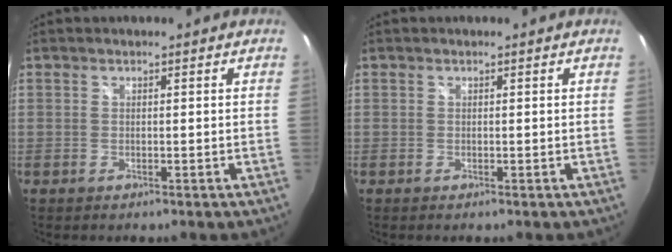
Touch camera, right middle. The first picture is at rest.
{"total": 0.0}